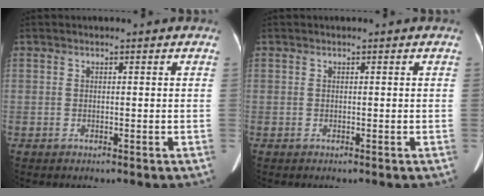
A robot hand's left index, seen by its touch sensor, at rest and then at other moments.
{"total": 0.0}